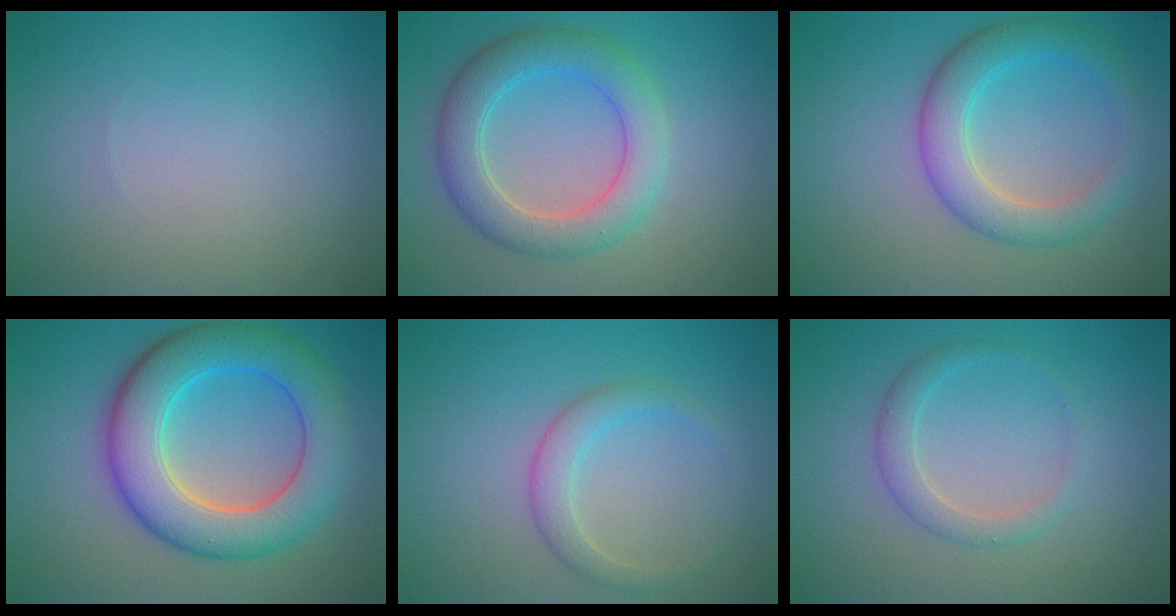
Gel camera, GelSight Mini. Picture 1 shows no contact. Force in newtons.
{"total": 5.3, "press": 5.3, "slide": 0.1}
{"total": 4.7, "press": 4.7, "slide": 0.1}
{"total": 8.8, "press": 8.8, "slide": 0.1}
{"total": 2.3, "press": 2.3, "slide": 0.1}
{"total": 1.5, "press": 1.5, "slide": 0.0}